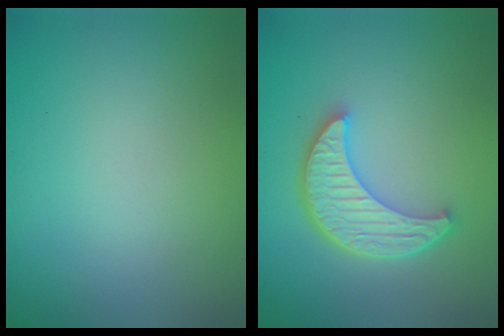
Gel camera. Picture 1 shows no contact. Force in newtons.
{"total": 5.3, "press": 4.1, "slide": 3.4}